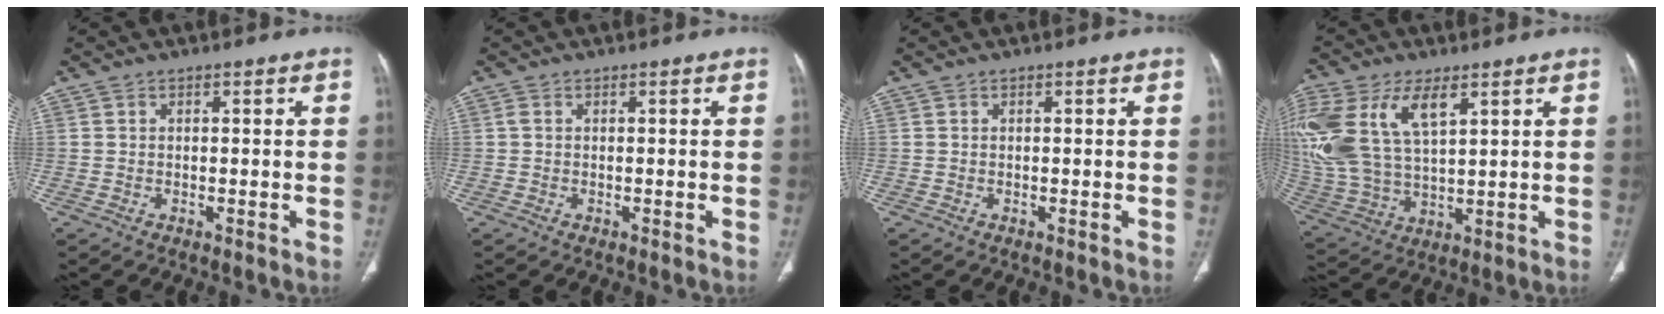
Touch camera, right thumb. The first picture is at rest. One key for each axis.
{"total": 0.5, "fx": 0.0, "fy": 0.3, "fz": 0.4, "tx": -0.012, "ty": -0.001, "tz": -0.004}
{"total": 0.0}
{"total": 21.9, "fx": 8.5, "fy": 11.8, "fz": 16.3, "tx": -0.386, "ty": -0.002, "tz": 0.168}